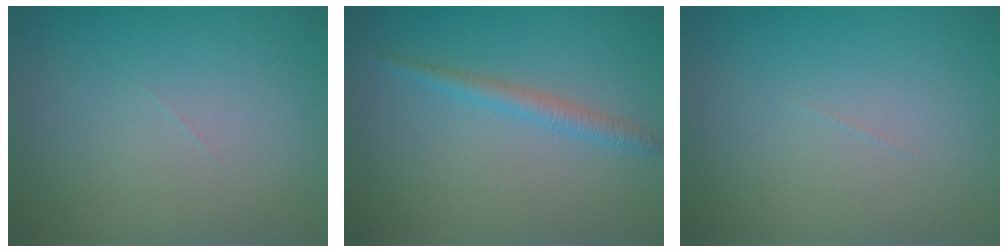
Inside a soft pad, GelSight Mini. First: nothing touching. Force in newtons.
{"total": 1.8, "press": 1.8, "slide": 0.1}
{"total": 0.0}